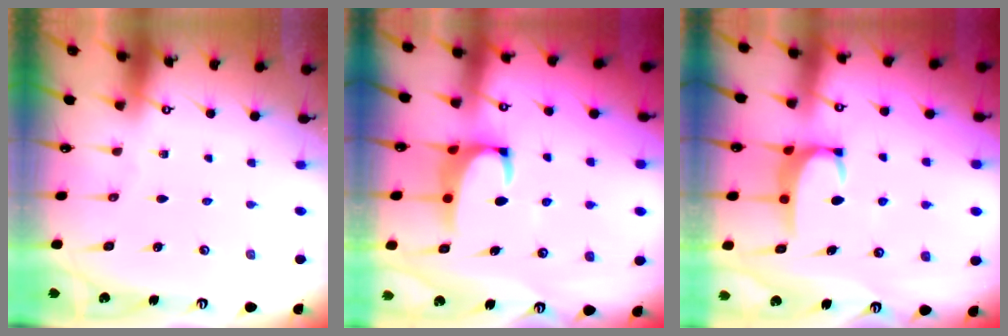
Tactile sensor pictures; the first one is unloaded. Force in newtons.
{"total": 2.4, "press": 2.2, "slide": 0.9}
{"total": 2.7, "press": 2.7, "slide": 0.3}